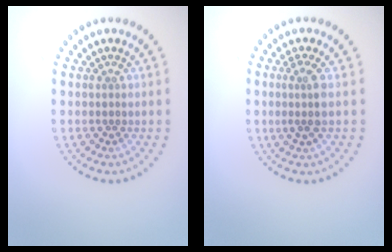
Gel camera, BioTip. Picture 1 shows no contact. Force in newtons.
{"total": 2.1, "press": 1.7, "slide": 1.2}